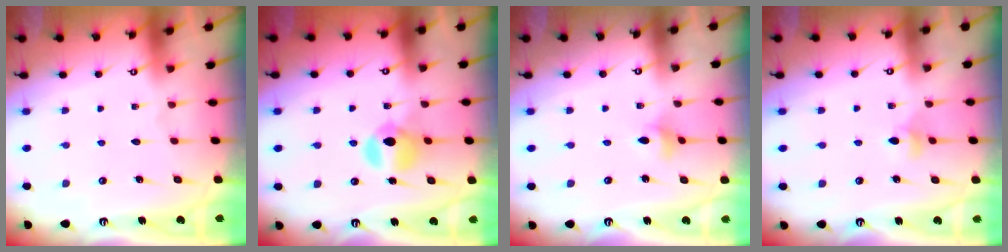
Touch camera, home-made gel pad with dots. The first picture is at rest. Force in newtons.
{"total": 9.9, "press": 9.9, "slide": 0.8}
{"total": 2.8, "press": 2.8, "slide": 0.4}
{"total": 5.4, "press": 5.3, "slide": 0.6}